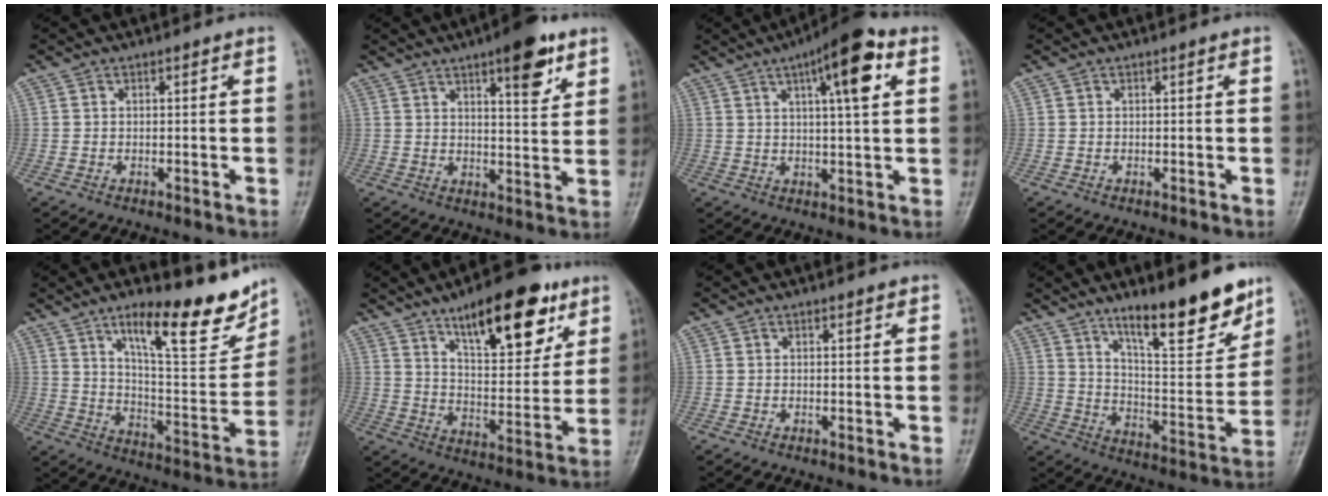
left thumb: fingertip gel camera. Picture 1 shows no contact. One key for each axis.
{"total": 9.8, "fx": 5.6, "fy": 3.0, "fz": 7.5, "tx": -0.086, "ty": -0.028, "tz": 0.077}
{"total": 11.2, "fx": 4.6, "fy": 3.0, "fz": 9.8, "tx": -0.134, "ty": 0.002, "tz": 0.064}
{"total": 0.0}
{"total": 20.0, "fx": 12.9, "fy": 5.9, "fz": 14.1, "tx": -0.160, "ty": -0.075, "tz": 0.203}
{"total": 18.9, "fx": 11.0, "fy": 7.2, "fz": 13.5, "tx": -0.157, "ty": -0.051, "tz": 0.175}
{"total": 0.8, "fx": 0.6, "fy": 0.2, "fz": 0.5, "tx": -0.007, "ty": -0.003, "tz": 0.008}
{"total": 17.8, "fx": 12.4, "fy": 5.1, "fz": 11.7, "tx": -0.128, "ty": -0.085, "tz": 0.200}